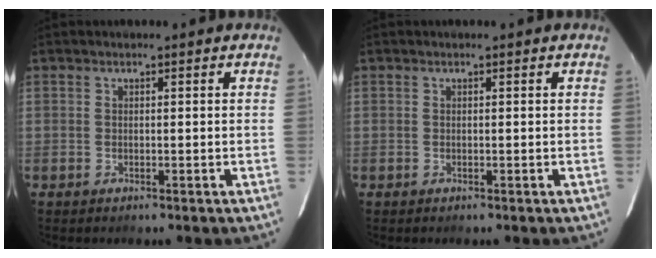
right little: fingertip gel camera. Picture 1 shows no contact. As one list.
[{"total": 0.0}]